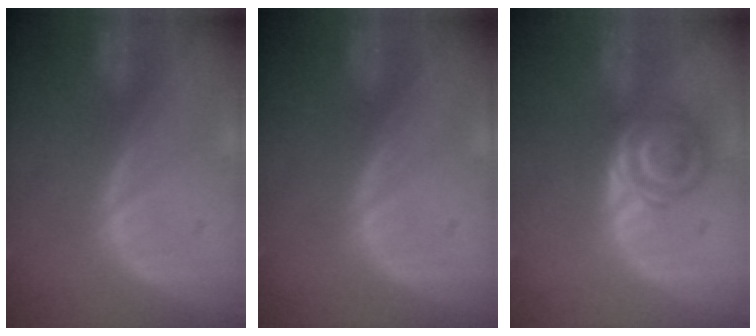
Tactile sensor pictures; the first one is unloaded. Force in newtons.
{"total": 0.0}
{"total": 6.3, "press": 5.6, "slide": 2.7}